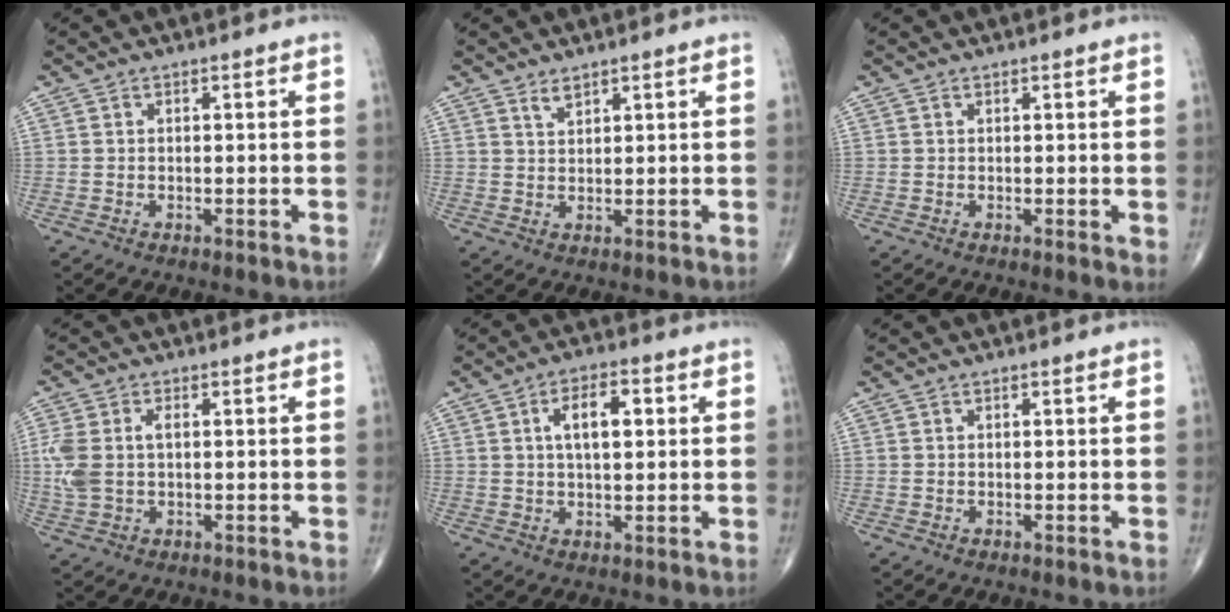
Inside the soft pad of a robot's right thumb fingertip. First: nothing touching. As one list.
[{"total": 2.0, "force": [1.6, 0.7, 0.9], "torque": [-0.011, -0.011, 0.032]}, {"total": 1.1, "force": [0.5, 0.3, 0.9], "torque": [-0.016, -0.005, 0.005]}, {"total": 6.9, "force": [0.4, 4.2, 5.5], "torque": [-0.146, 0.014, 0.012]}, {"total": 7.0, "force": [1.6, 3.2, 6.0], "torque": [-0.095, 0.002, 0.024]}, {"total": 0.0}]